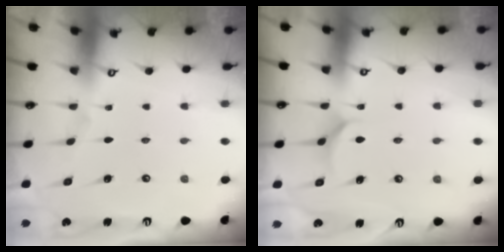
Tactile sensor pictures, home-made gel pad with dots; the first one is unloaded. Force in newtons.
{"total": 6.3, "press": 6.3, "slide": 0.6}